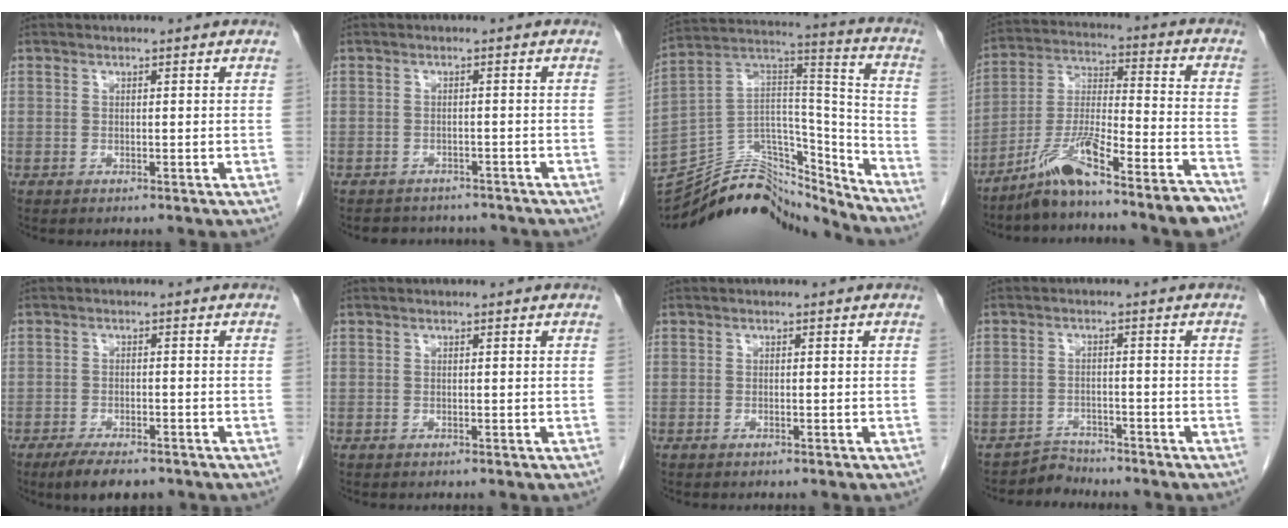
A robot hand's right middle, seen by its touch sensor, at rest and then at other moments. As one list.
[{"total": 6.3, "force": [-5.7, 2.5, 0.8], "torque": [-0.008, 0.005, -0.066]}, {"total": 22.3, "force": [-20.9, 5.8, 5.3], "torque": [-0.111, 0.061, -0.340]}, {"total": 13.5, "force": [-10.8, -0.5, 8.1], "torque": [-0.145, 0.006, -0.189]}, {"total": 5.9, "force": [-4.5, 1.9, 3.3], "torque": [-0.054, -0.007, -0.070]}, {"total": 0.0}, {"total": 0.0}, {"total": 4.6, "force": [-4.3, 0.8, -1.2], "torque": [0.021, 0.004, -0.073]}]